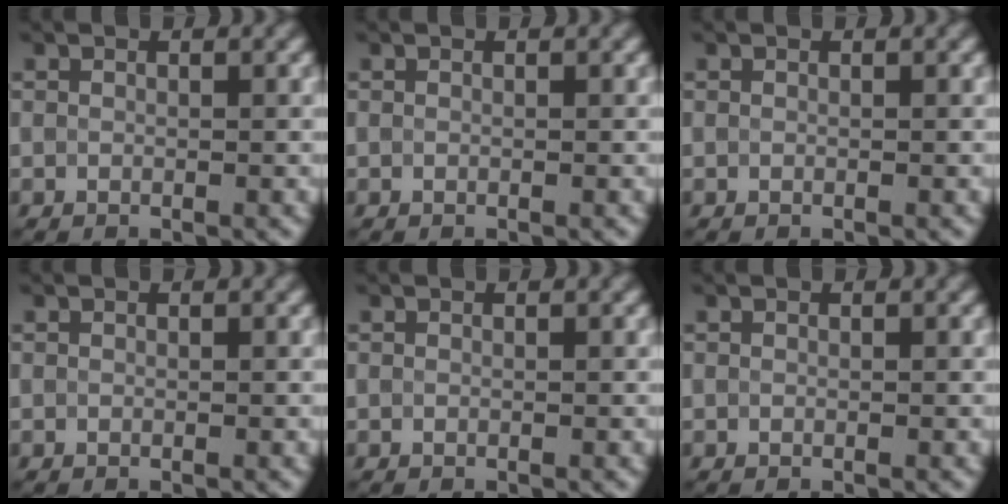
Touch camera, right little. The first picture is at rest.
{"total": 0.0}
{"total": 0.0}
{"total": 0.0}
{"total": 0.0}
{"total": 0.0}